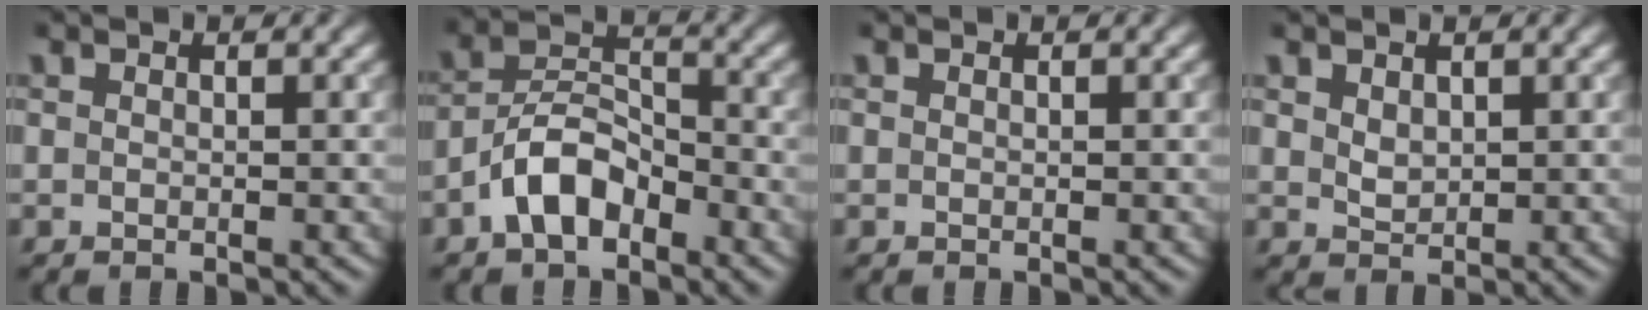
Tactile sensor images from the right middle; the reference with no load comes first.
{"total": 4.8, "force": [-2.9, 2.5, 3.0], "torque": [-0.050, 0.012, -0.062]}
{"total": 0.0}
{"total": 1.4, "force": [0.7, 0.9, 0.8], "torque": [-0.015, -0.002, 0.018]}